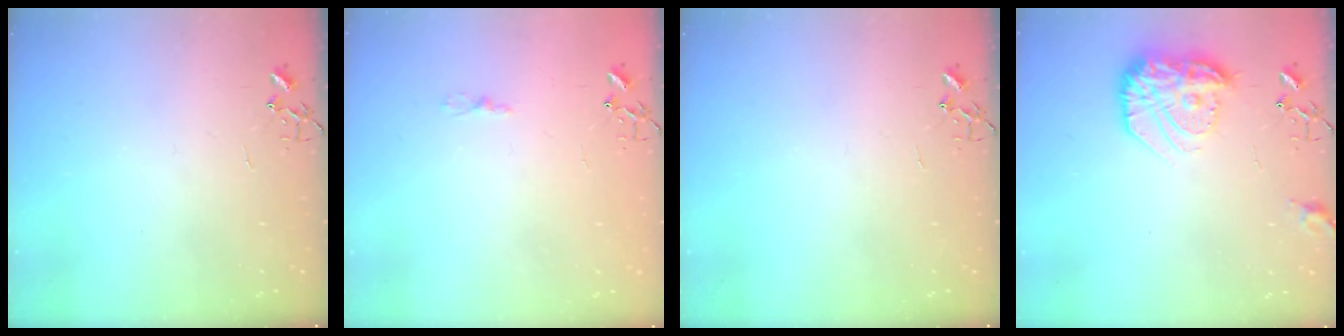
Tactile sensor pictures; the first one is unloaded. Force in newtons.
{"total": 2.4, "press": 2.4, "slide": 0.3}
{"total": 0.0}
{"total": 16.6, "press": 16.6, "slide": 0.9}